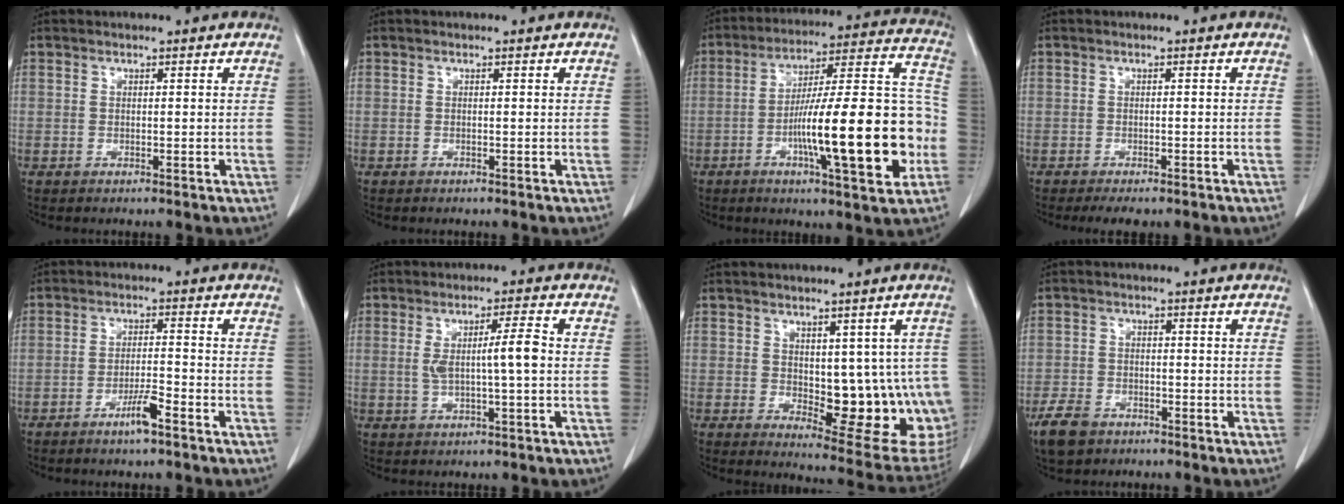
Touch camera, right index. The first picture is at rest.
{"total": 0.0}
{"total": 22.0, "force": [-5.6, 3.1, 21.1], "torque": [-0.297, 0.019, -0.082]}
{"total": 4.0, "force": [-3.2, 1.2, 2.2], "torque": [-0.025, -0.008, -0.039]}
{"total": 4.2, "force": [-2.7, 0.1, 3.2], "torque": [-0.061, -0.002, -0.051]}
{"total": 5.5, "force": [0.1, 0.1, 5.5], "torque": [-0.097, 0.004, 0.005]}
{"total": 14.5, "force": [-0.9, 6.4, 13.0], "torque": [-0.125, -0.003, 0.009]}
{"total": 5.5, "force": [-3.9, 3.1, 2.4], "torque": [-0.054, -0.003, -0.067]}